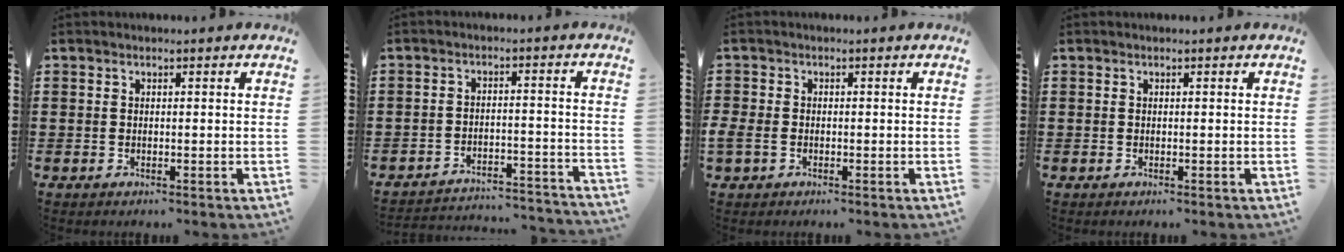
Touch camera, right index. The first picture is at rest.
{"total": 3.6, "force": [-3.5, 0.0, 0.9], "torque": [-0.022, -0.003, -0.073]}
{"total": 1.8, "force": [-0.8, 1.2, 0.9], "torque": [-0.035, -0.007, -0.020]}
{"total": 0.0}